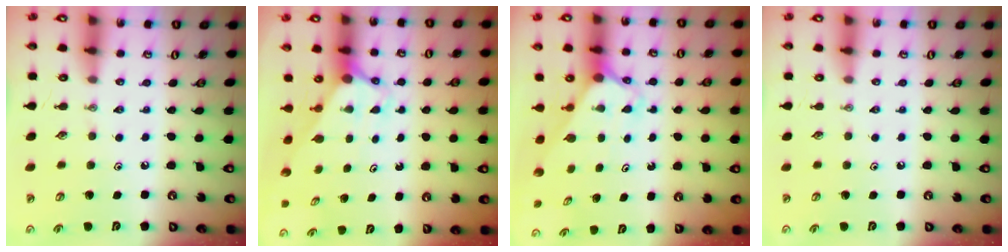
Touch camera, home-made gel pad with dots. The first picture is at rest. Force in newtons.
{"total": 2.9, "press": 2.9, "slide": 0.0}
{"total": 2.4, "press": 2.4, "slide": 0.2}
{"total": 0.0}